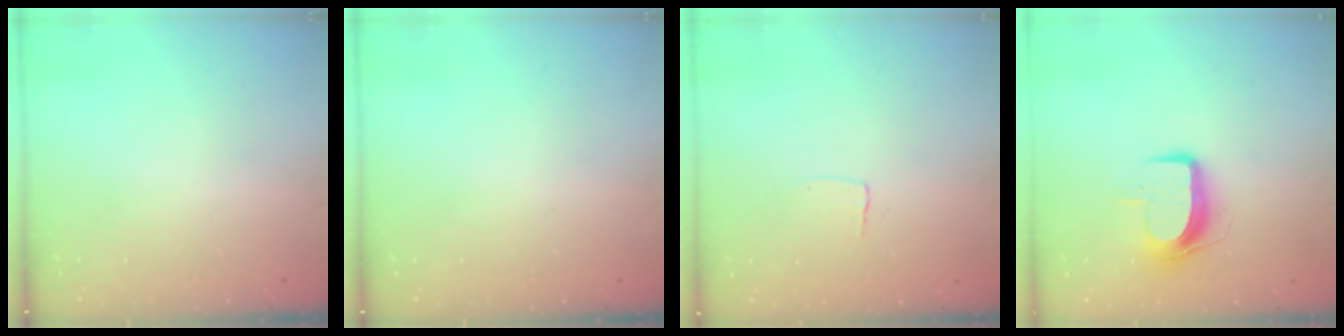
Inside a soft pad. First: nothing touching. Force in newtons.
{"total": 0.0}
{"total": 2.6, "press": 2.6, "slide": 0.1}
{"total": 9.2, "press": 9.2, "slide": 0.7}